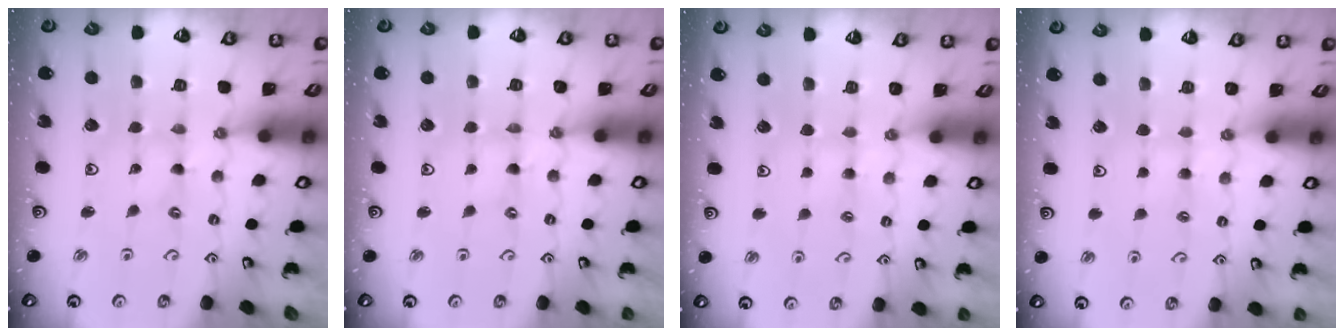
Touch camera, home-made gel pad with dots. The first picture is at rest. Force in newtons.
{"total": 0.0}
{"total": 2.5, "press": 2.5, "slide": 0.4}
{"total": 2.5, "press": 2.5, "slide": 0.4}